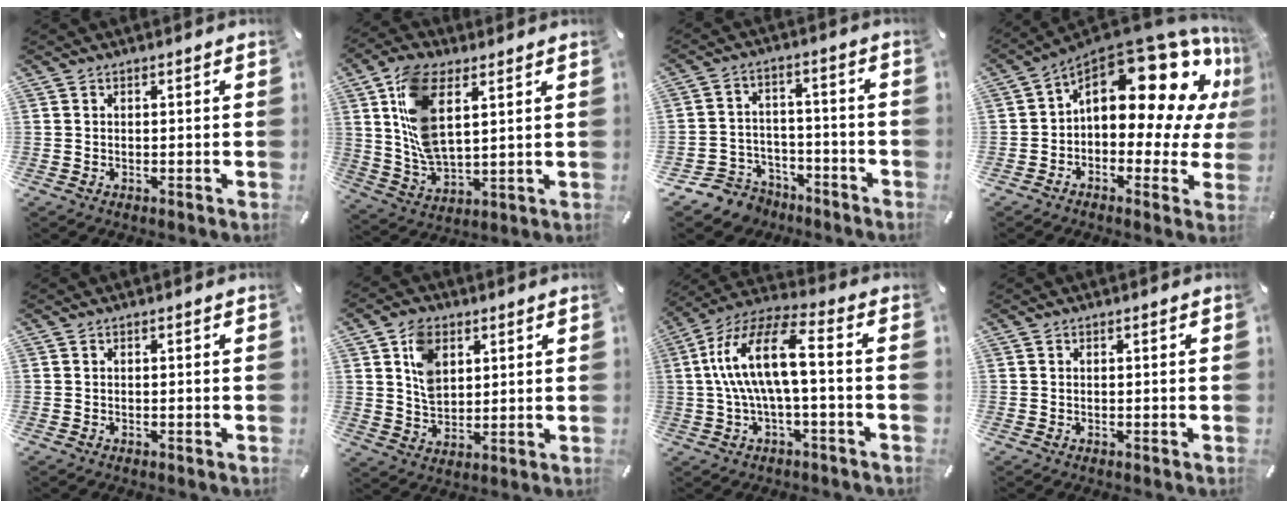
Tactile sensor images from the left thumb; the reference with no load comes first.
{"total": 13.1, "force": [5.0, 6.7, 10.1], "torque": [-0.232, -0.010, 0.090]}
{"total": 8.3, "force": [-6.0, 5.6, 1.4], "torque": [-0.029, 0.039, -0.110]}
{"total": 21.6, "force": [8.2, 10.9, 16.7], "torque": [-0.239, -0.075, 0.134]}
{"total": 0.0}
{"total": 8.7, "force": [3.6, 6.4, 4.7], "torque": [-0.084, 0.004, 0.067]}
{"total": 15.2, "force": [0.7, 5.1, 14.3], "torque": [-0.299, 0.001, 0.001]}
{"total": 0.0}